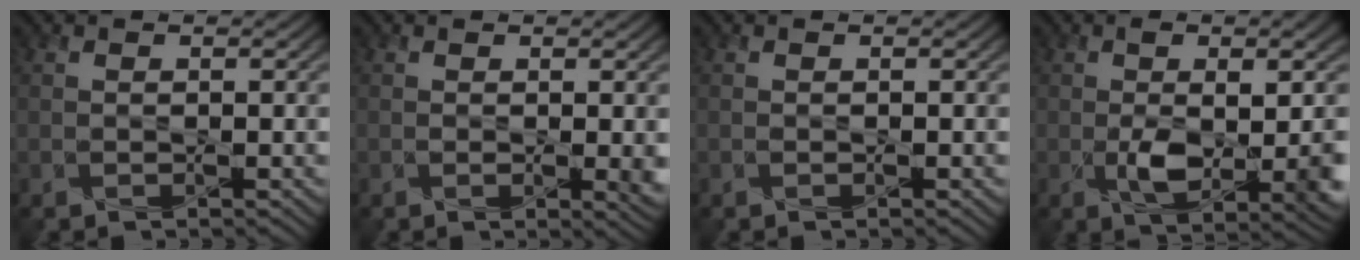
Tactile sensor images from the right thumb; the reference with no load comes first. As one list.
[{"total": 2.2, "force": [0.2, 0.4, 2.1], "torque": [-0.031, -0.004, 0.005]}, {"total": 0.0}, {"total": 8.6, "force": [-0.6, 3.6, 7.8], "torque": [-0.132, -0.017, 0.002]}]